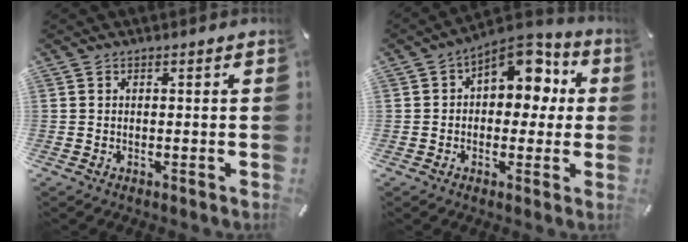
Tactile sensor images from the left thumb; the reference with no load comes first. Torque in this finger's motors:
{"motor_torque": [1.83, 1.81, 0.64, 0.00, 0.10]}